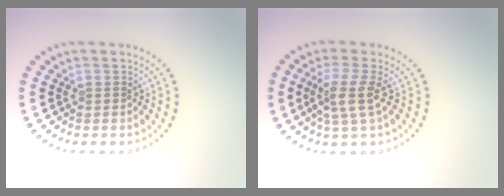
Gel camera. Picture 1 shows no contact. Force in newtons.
{"total": 2.9, "press": 2.4, "slide": 1.7}